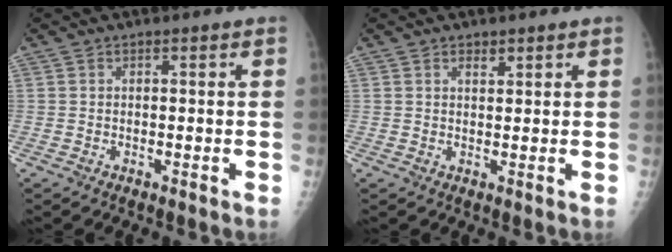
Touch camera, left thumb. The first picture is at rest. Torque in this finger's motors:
{"motor_torque": [-0.33, 0.17, 0.05, 0.11, -0.01]}